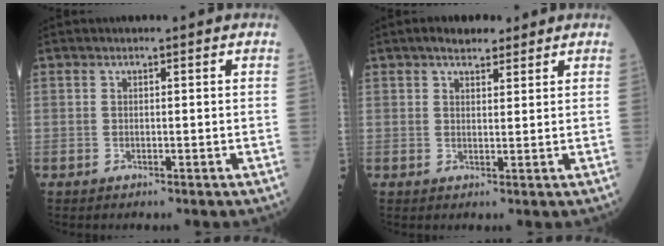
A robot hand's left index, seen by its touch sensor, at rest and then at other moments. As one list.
[{"total": 3.6, "force": [2.8, 1.5, 1.7], "torque": [-0.032, 0.012, 0.043]}]